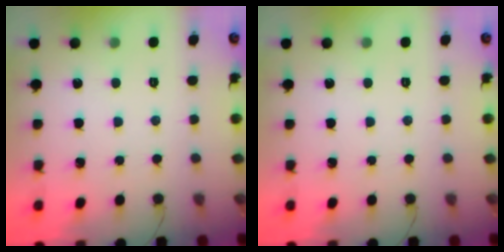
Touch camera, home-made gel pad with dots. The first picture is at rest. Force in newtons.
{"total": 0.0}